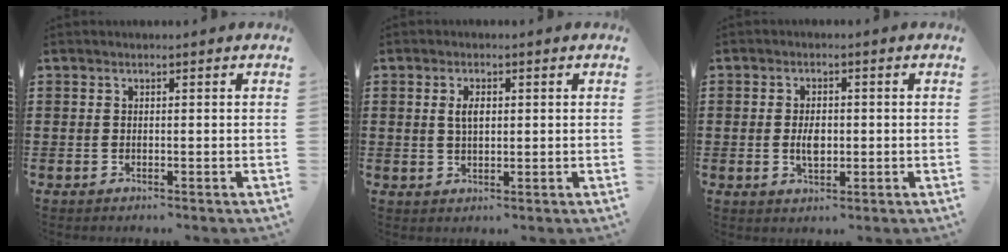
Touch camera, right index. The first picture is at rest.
{"total": 2.7, "force": [0.5, 1.2, 2.3], "torque": [-0.048, 0.007, 0.007]}
{"total": 3.4, "force": [-0.3, 1.6, 2.9], "torque": [-0.047, -0.003, -0.007]}